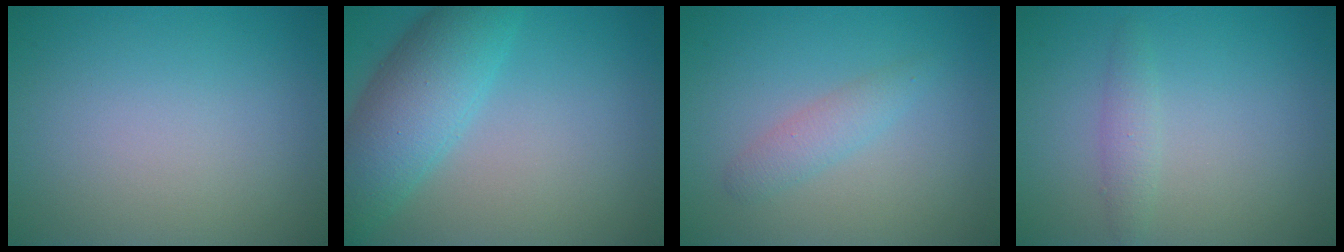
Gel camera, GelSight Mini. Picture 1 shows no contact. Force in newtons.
{"total": 6.7, "press": 6.7, "slide": 0.3}
{"total": 1.8, "press": 1.8, "slide": 0.0}
{"total": 1.4, "press": 1.4, "slide": 0.0}